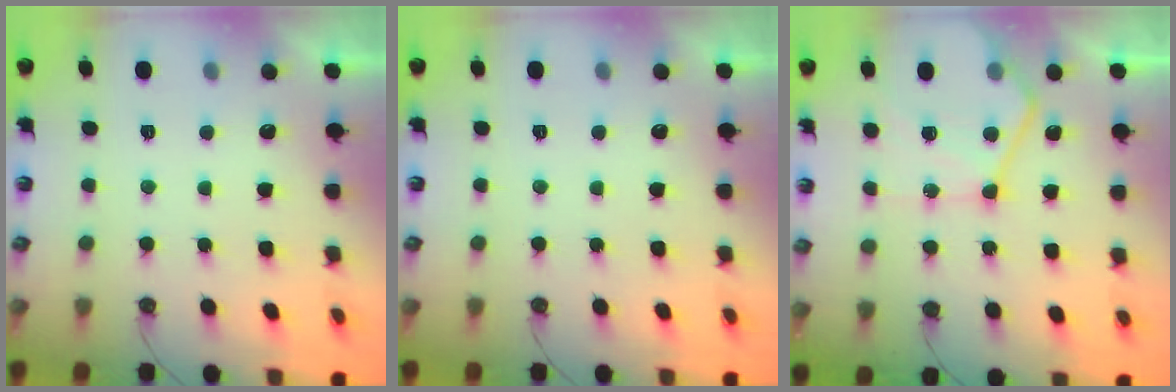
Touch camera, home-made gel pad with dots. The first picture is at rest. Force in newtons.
{"total": 0.0}
{"total": 15.7, "press": 15.6, "slide": 1.6}